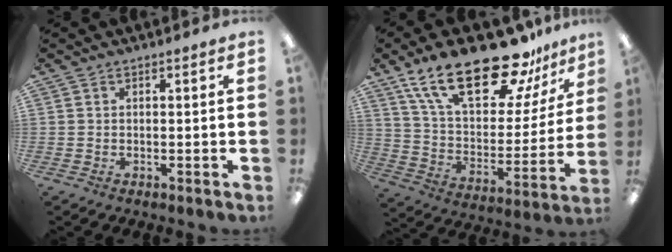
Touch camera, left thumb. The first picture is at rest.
{"total": 25.7, "force": [18.2, 9.8, 15.3], "torque": [-0.263, -0.106, 0.313]}